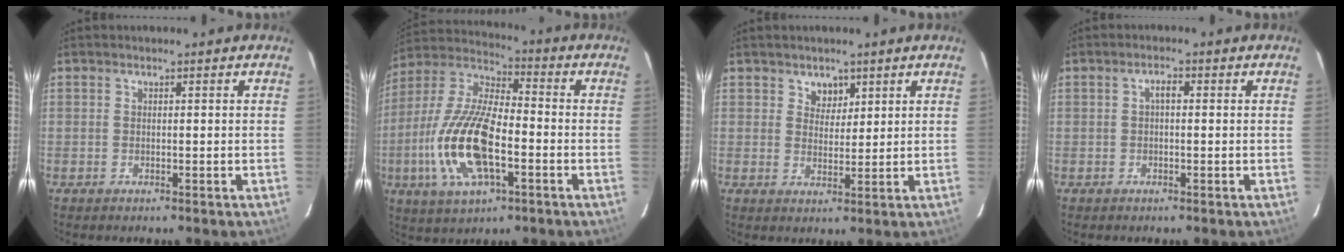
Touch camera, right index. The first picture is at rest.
{"total": 18.4, "force": [-5.1, 7.2, 16.2], "torque": [-0.344, -0.006, -0.098]}
{"total": 3.3, "force": [2.0, 2.5, 0.7], "torque": [-0.003, -0.001, 0.034]}
{"total": 1.7, "force": [0.1, 0.7, 1.5], "torque": [-0.029, 0.010, -0.001]}